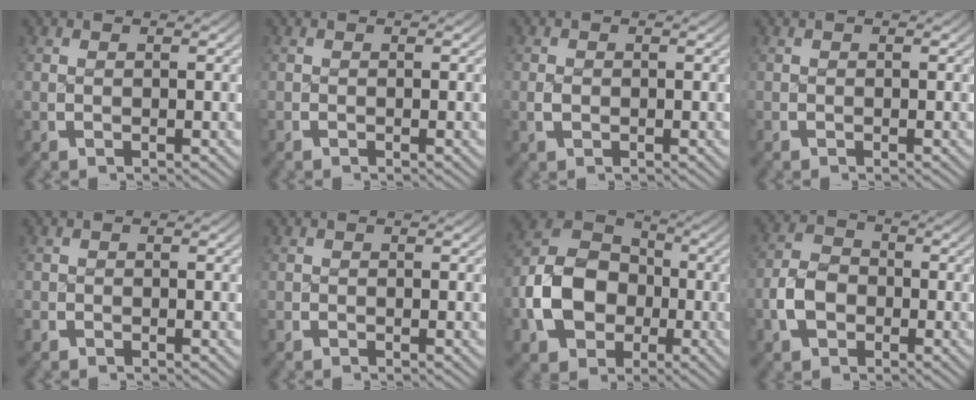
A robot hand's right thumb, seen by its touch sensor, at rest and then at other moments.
{"total": 0.0}
{"total": 1.1, "force": [-0.3, 0.9, 0.5], "torque": [-0.016, -0.003, -0.004]}
{"total": 0.0}
{"total": 0.9, "force": [-0.6, 0.6, -0.1], "torque": [0.000, -0.002, -0.016]}
{"total": 0.6, "force": [-0.4, 0.5, -0.1], "torque": [0.001, -0.001, -0.009]}
{"total": 11.7, "force": [-1.8, 9.1, 7.1], "torque": [-0.168, -0.022, -0.021]}
{"total": 5.2, "force": [-1.7, 4.0, 2.8], "torque": [-0.059, -0.002, -0.034]}